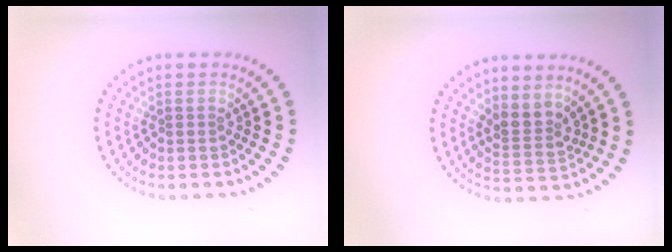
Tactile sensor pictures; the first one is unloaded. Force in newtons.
{"total": 2.6, "press": 1.9, "slide": 1.7}